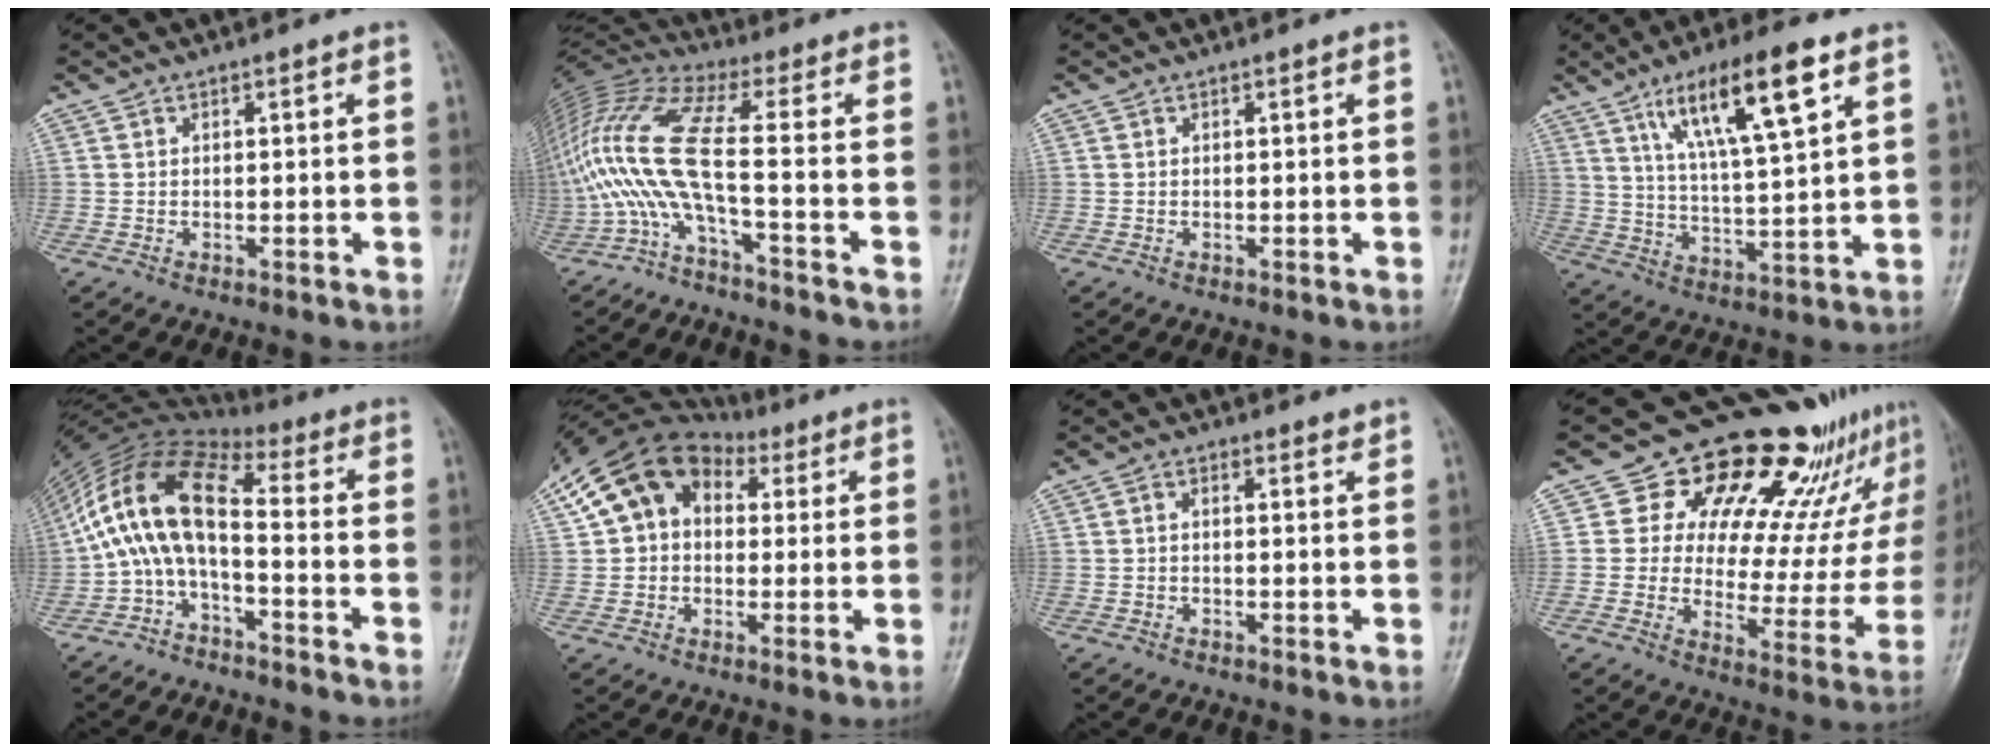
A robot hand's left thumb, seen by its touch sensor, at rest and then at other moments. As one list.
[{"total": 13.3, "force": [-4.5, 0.6, 12.5], "torque": [-0.306, 0.070, -0.095]}, {"total": 0.0}, {"total": 15.1, "force": [7.5, 3.2, 12.8], "torque": [-0.216, -0.022, 0.136]}, {"total": 13.3, "force": [-2.9, 5.9, 11.5], "torque": [-0.225, 0.074, -0.070]}, {"total": 15.6, "force": [5.0, 11.4, 9.4], "torque": [-0.166, 0.038, 0.081]}, {"total": 1.8, "force": [0.6, 1.1, 1.3], "torque": [-0.013, 0.005, 0.005]}, {"total": 22.3, "force": [15.1, 11.0, 12.3], "torque": [-0.111, -0.060, 0.197]}]